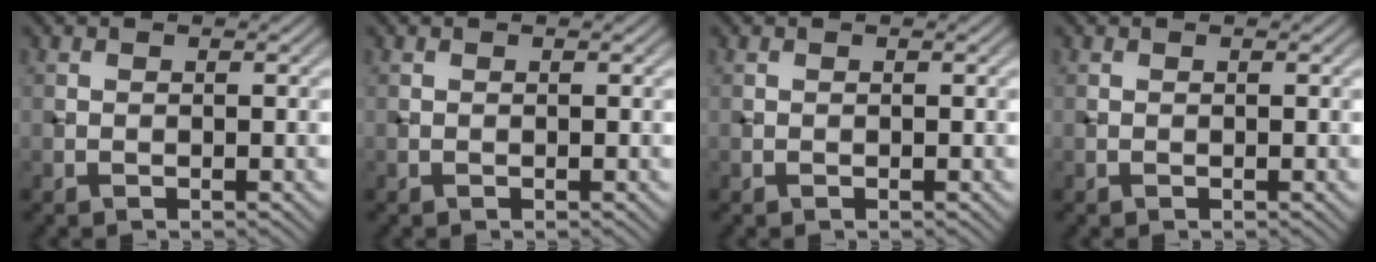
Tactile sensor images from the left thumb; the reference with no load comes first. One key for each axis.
{"total": 0.0}
{"total": 0.0}
{"total": 0.0}